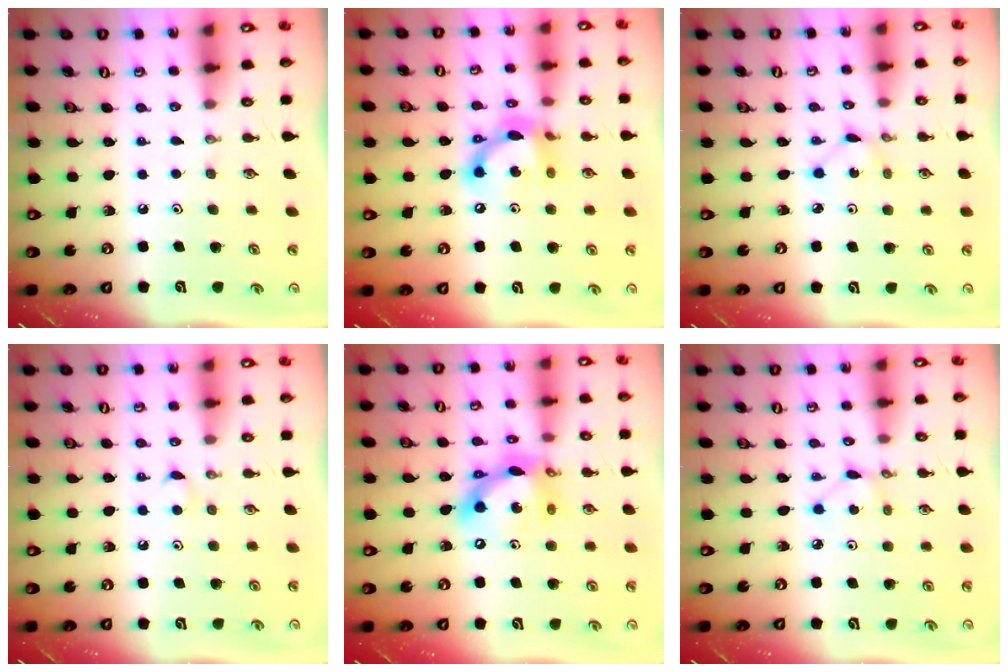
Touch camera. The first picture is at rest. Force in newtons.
{"total": 13.5, "press": 13.4, "slide": 1.0}
{"total": 1.3, "press": 1.3, "slide": 0.1}
{"total": 3.7, "press": 3.6, "slide": 0.5}
{"total": 13.3, "press": 13.2, "slide": 1.4}
{"total": 2.8, "press": 2.8, "slide": 0.3}